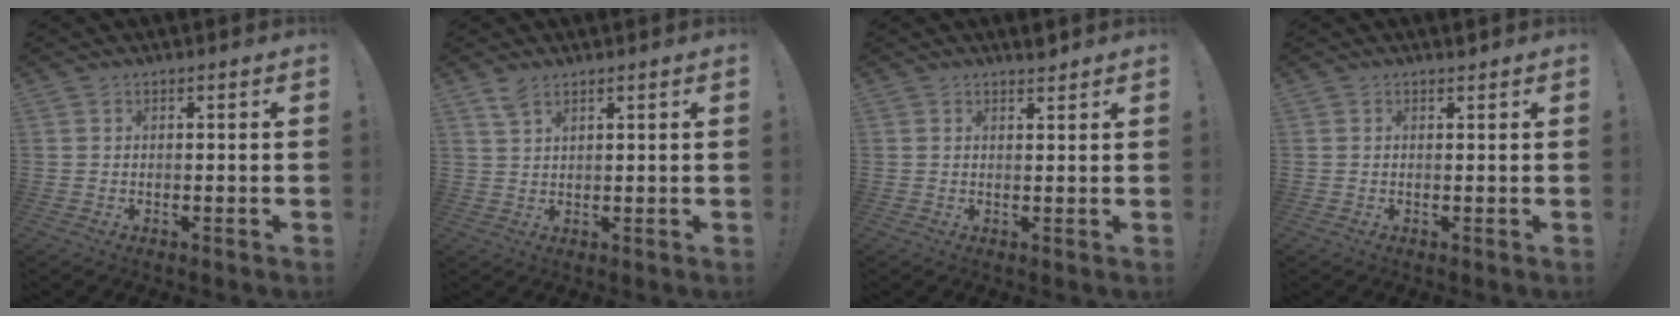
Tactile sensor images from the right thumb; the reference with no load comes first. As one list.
[{"total": 3.2, "force": [2.3, 1.1, 1.9], "torque": [-0.036, -0.008, 0.042]}, {"total": 2.1, "force": [1.9, 0.0, 0.8], "torque": [-0.007, -0.014, 0.033]}, {"total": 0.7, "force": [0.7, -0.1, 0.2], "torque": [0.008, -0.005, 0.011]}]